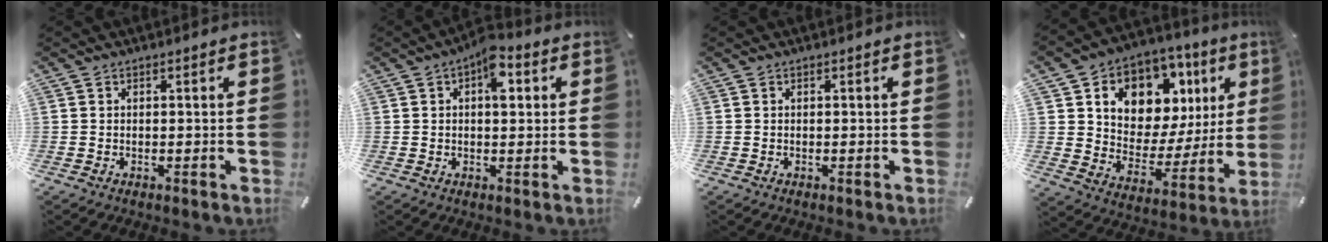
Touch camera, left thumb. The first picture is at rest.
{"total": 7.0, "force": [2.0, 3.8, 5.5], "torque": [-0.064, -0.005, 0.026]}
{"total": 0.0}
{"total": 11.0, "force": [5.9, 8.4, 4.0], "torque": [-0.059, -0.059, 0.105]}